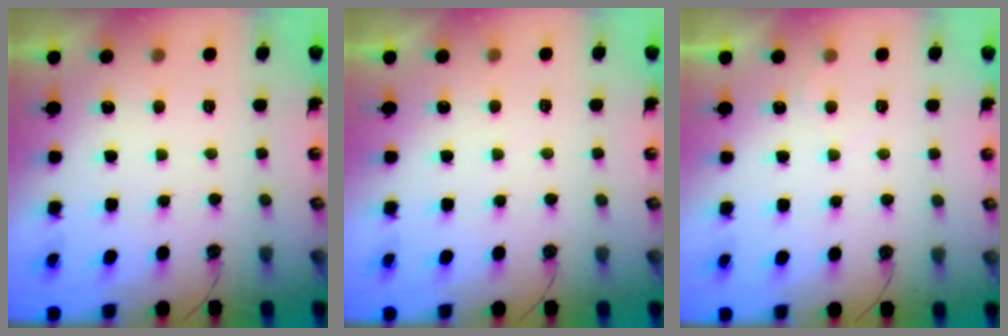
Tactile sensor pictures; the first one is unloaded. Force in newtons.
{"total": 3.1, "press": 3.1, "slide": 0.3}
{"total": 2.2, "press": 2.2, "slide": 0.3}